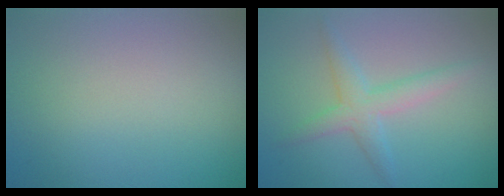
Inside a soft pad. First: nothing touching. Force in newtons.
{"total": 3.0, "press": 3.0, "slide": 0.2}